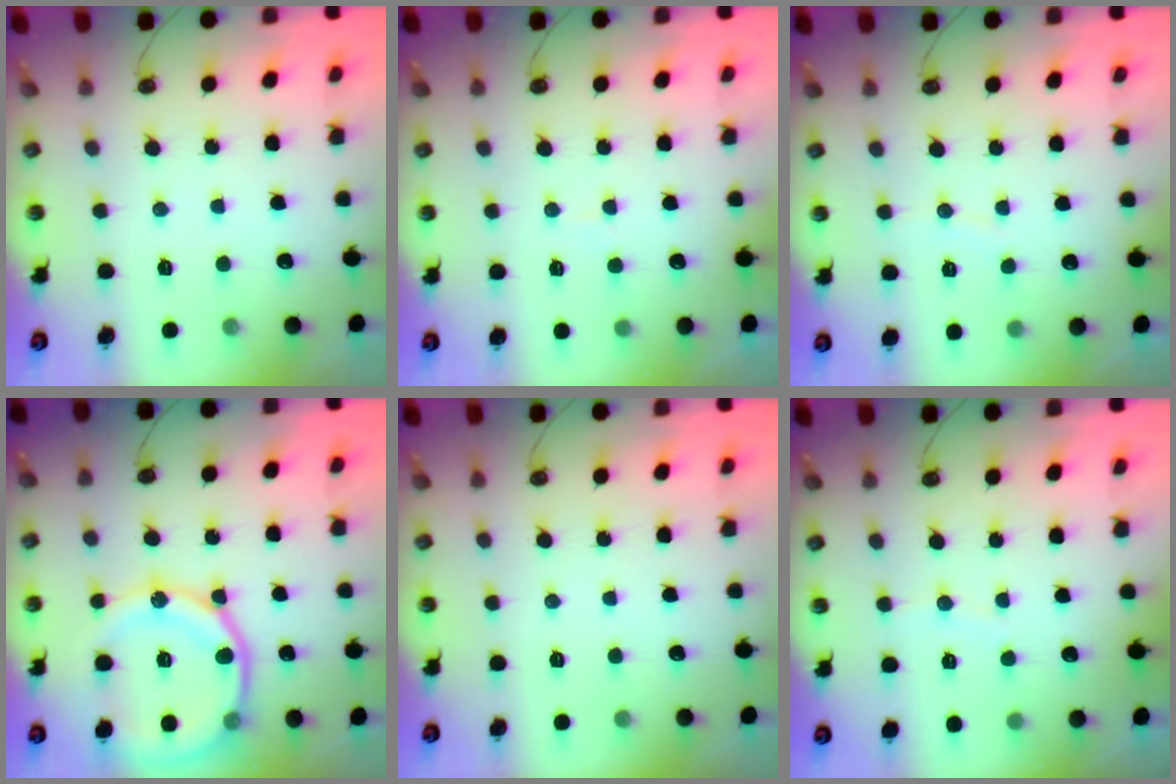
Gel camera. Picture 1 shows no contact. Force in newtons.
{"total": 4.8, "press": 4.8, "slide": 0.4}
{"total": 3.8, "press": 3.7, "slide": 0.4}
{"total": 16.6, "press": 16.5, "slide": 2.1}
{"total": 0.0}
{"total": 3.1, "press": 3.0, "slide": 0.9}